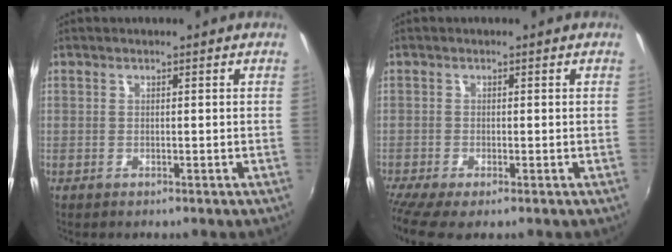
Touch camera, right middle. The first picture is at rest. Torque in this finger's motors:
{"motor_torque": [1.10, -1.04, 0.29, 0.12]}